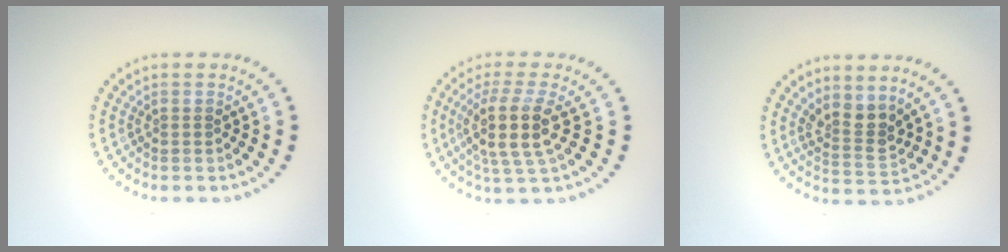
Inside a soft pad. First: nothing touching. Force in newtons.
{"total": 4.4, "press": 3.7, "slide": 2.4}
{"total": 2.6, "press": 2.2, "slide": 1.5}